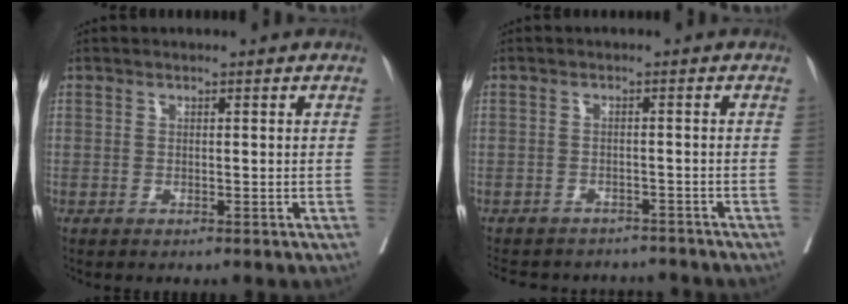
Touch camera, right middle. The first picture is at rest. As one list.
[{"total": 9.9, "force": [-8.8, 4.4, 1.2], "torque": [-0.021, 0.011, -0.106]}]